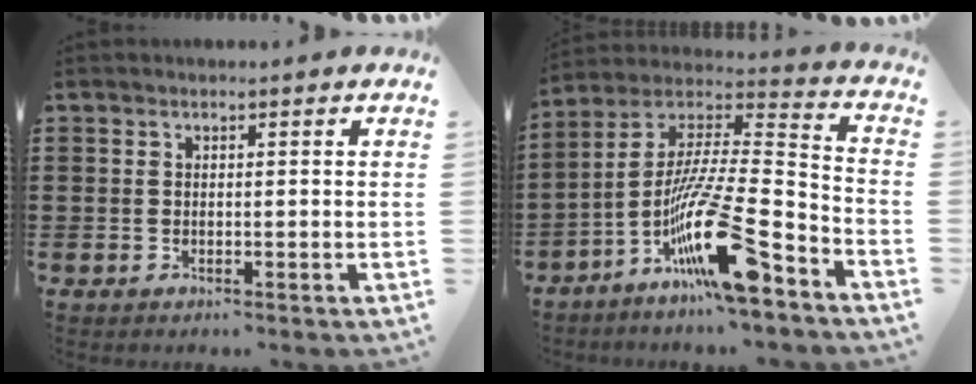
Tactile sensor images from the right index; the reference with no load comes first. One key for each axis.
{"total": 17.7, "fx": -9.8, "fy": 2.6, "fz": 14.5, "tx": -0.278, "ty": 0.009, "tz": -0.174}